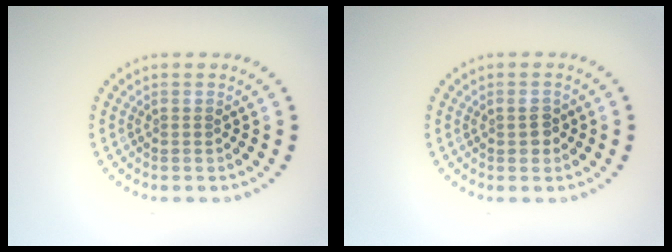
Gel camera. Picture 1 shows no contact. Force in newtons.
{"total": 1.5, "press": 1.5, "slide": 0.3}